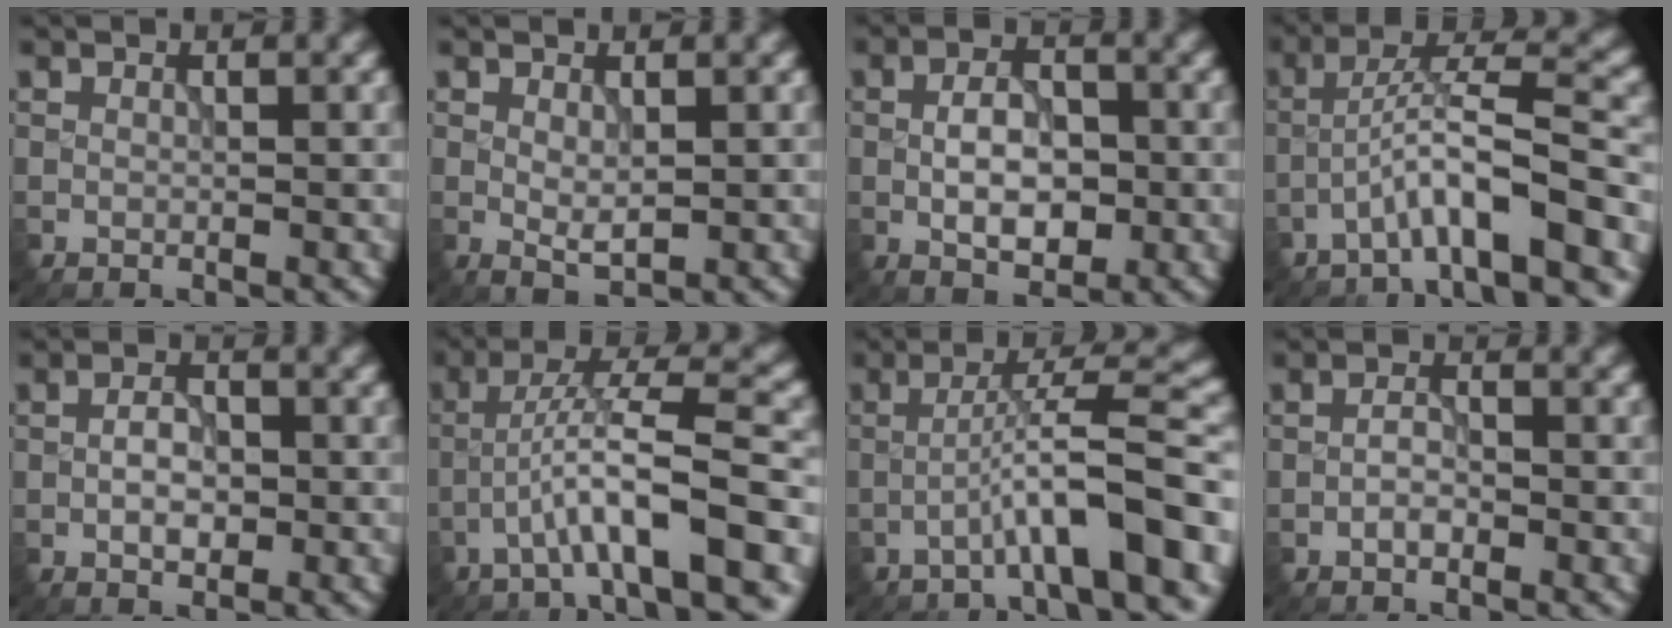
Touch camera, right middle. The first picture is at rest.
{"total": 1.7, "force": [0.3, 0.7, 1.5], "torque": [-0.029, -0.005, 0.009]}
{"total": 4.6, "force": [-0.8, 2.5, 3.8], "torque": [-0.064, 0.001, -0.016]}
{"total": 7.7, "force": [-4.1, 1.3, 6.4], "torque": [-0.102, 0.023, -0.072]}
{"total": 2.8, "force": [-0.6, 1.6, 2.2], "torque": [-0.037, 0.002, -0.012]}
{"total": 8.7, "force": [-3.8, 1.5, 7.7], "torque": [-0.125, 0.023, -0.065]}
{"total": 7.9, "force": [-3.2, 1.1, 7.1], "torque": [-0.102, 0.026, -0.055]}
{"total": 1.6, "force": [-0.7, 0.8, 1.2], "torque": [-0.023, 0.001, -0.017]}